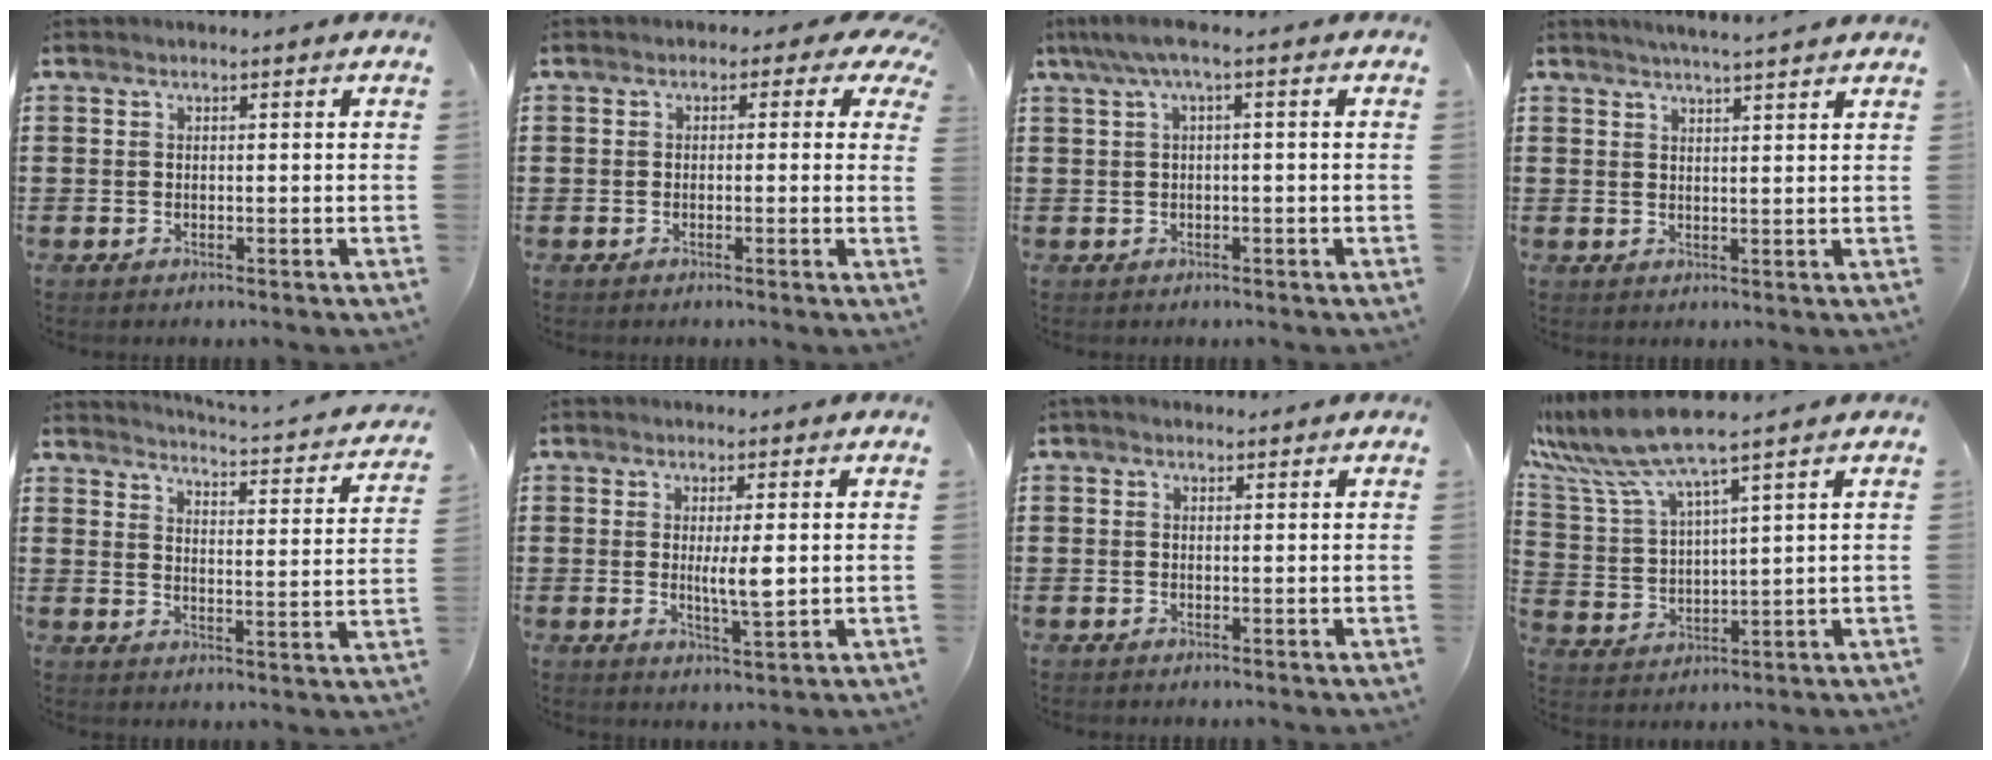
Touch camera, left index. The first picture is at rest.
{"total": 2.0, "force": [-0.2, 1.7, 1.0], "torque": [-0.019, 0.006, -0.009]}
{"total": 3.2, "force": [0.0, 0.3, 3.2], "torque": [-0.066, -0.001, -0.005]}
{"total": 2.5, "force": [2.4, -0.2, 0.4], "torque": [-0.014, -0.005, 0.045]}
{"total": 2.6, "force": [2.5, -0.6, 0.6], "torque": [-0.023, -0.037, 0.030]}
{"total": 4.5, "force": [0.3, 0.7, 4.4], "torque": [-0.073, -0.007, 0.002]}
{"total": 0.6, "force": [0.1, 0.6, 0.1], "torque": [-0.004, 0.005, 0.002]}
{"total": 8.5, "force": [7.2, 0.3, 4.5], "torque": [-0.122, -0.037, 0.125]}